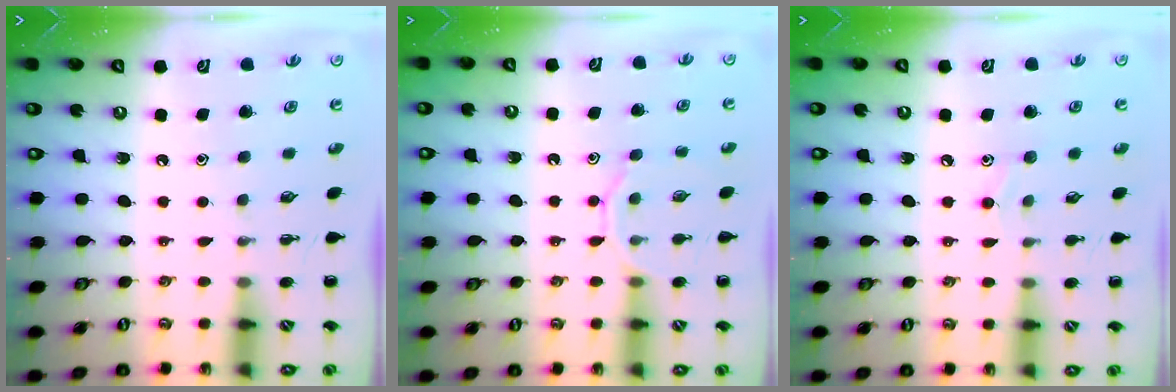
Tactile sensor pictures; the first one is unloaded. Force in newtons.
{"total": 9.3, "press": 9.2, "slide": 1.4}
{"total": 5.9, "press": 5.5, "slide": 2.1}